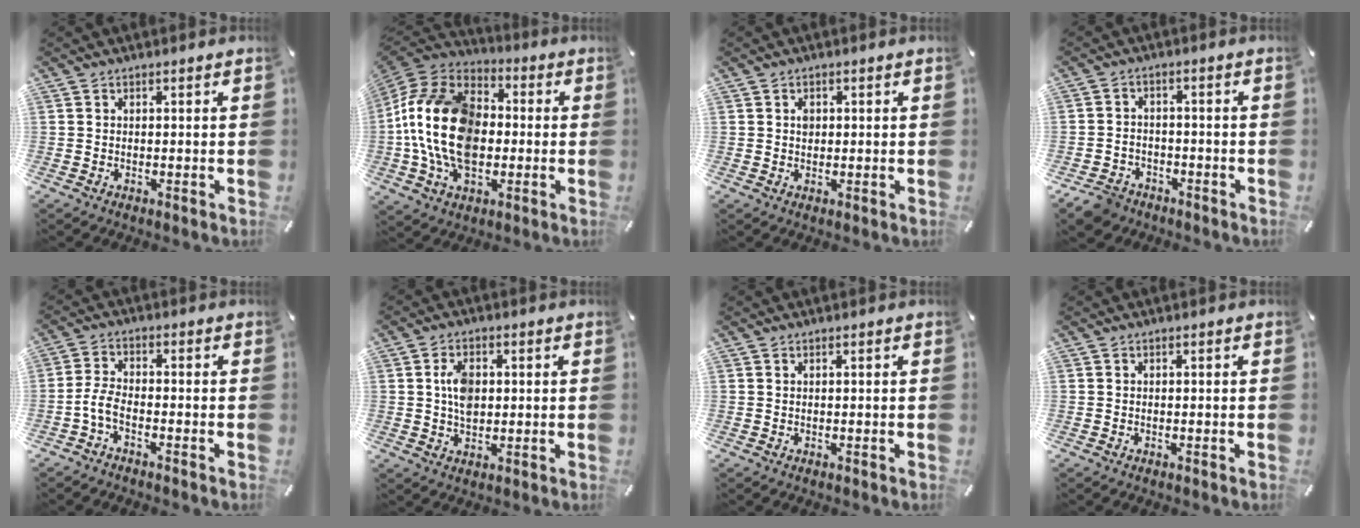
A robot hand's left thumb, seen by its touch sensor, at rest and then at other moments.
{"total": 20.9, "force": [-1.8, 14.6, 14.9], "torque": [-0.310, 0.016, -0.036]}
{"total": 1.3, "force": [0.2, 1.2, 0.5], "torque": [-0.005, 0.001, 0.001]}
{"total": 5.3, "force": [-4.1, 3.2, 1.2], "torque": [-0.035, 0.018, -0.082]}
{"total": 4.3, "force": [-2.4, 1.8, 3.2], "torque": [-0.083, 0.001, -0.049]}
{"total": 6.1, "force": [0.9, 4.2, 4.3], "torque": [-0.083, 0.002, 0.013]}
{"total": 0.0}
{"total": 0.0}